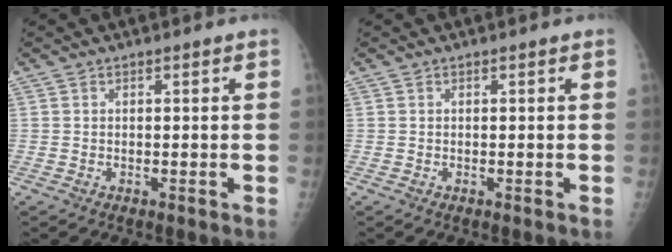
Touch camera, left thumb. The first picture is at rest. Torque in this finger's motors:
{"motor_torque": [0.00, 0.00, -0.02, -0.02, 0.00]}